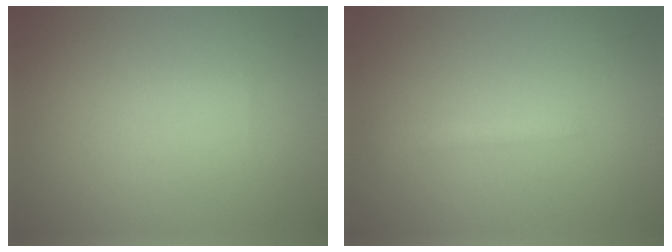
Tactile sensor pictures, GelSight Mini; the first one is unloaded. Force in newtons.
{"total": 1.3, "press": 1.3, "slide": 0.1}